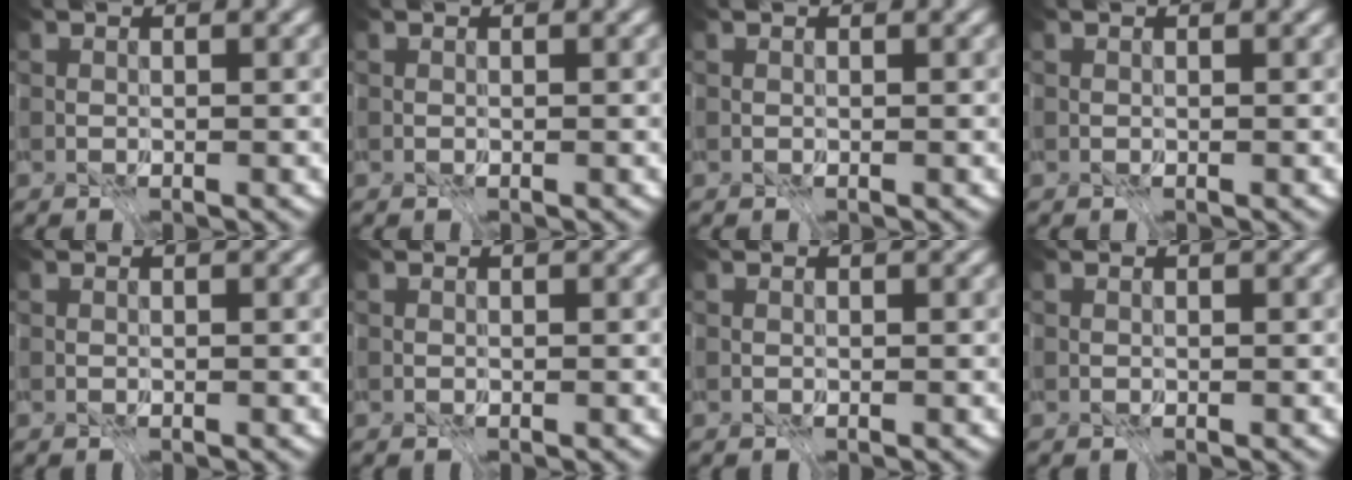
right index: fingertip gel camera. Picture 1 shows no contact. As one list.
[{"total": 0.0}, {"total": 0.0}, {"total": 0.0}, {"total": 0.0}, {"total": 0.0}, {"total": 0.0}, {"total": 0.0}]